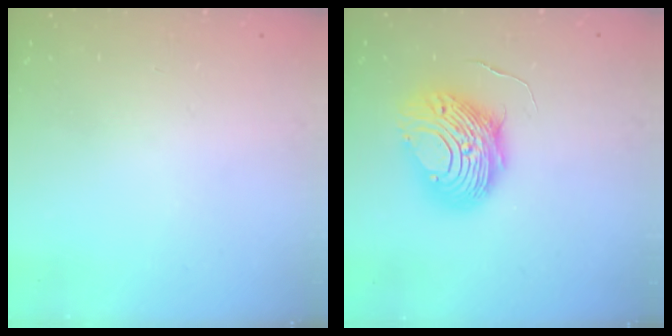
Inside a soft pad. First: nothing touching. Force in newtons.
{"total": 11.1, "press": 11.1, "slide": 0.7}